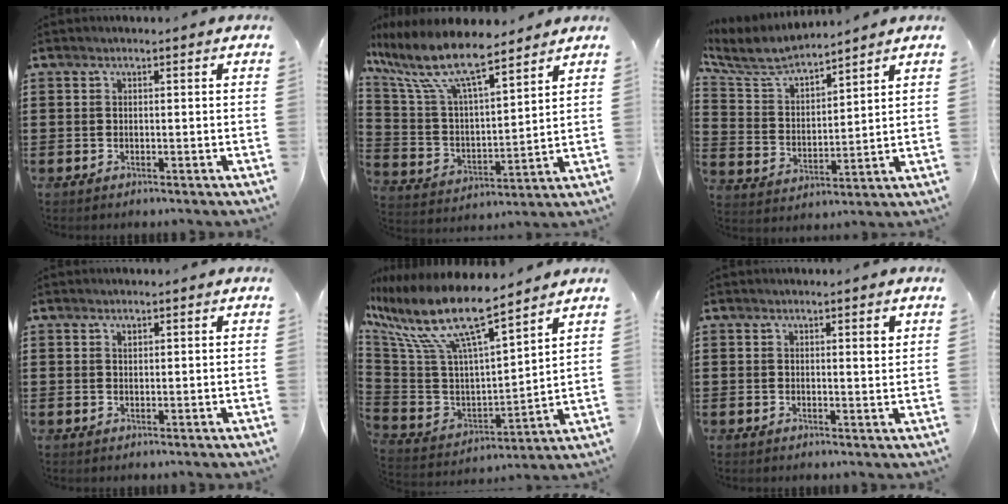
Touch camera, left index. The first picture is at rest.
{"total": 10.9, "force": [8.5, 2.1, 6.5], "torque": [-0.166, -0.045, 0.141]}
{"total": 6.6, "force": [6.0, 1.2, 2.5], "torque": [-0.078, -0.032, 0.102]}
{"total": 0.7, "force": [0.5, 0.4, 0.3], "torque": [-0.007, 0.001, 0.009]}
{"total": 12.9, "force": [8.7, 2.9, 9.1], "torque": [-0.214, -0.058, 0.145]}
{"total": 2.0, "force": [0.9, 0.5, 1.7], "torque": [-0.020, -0.004, 0.012]}